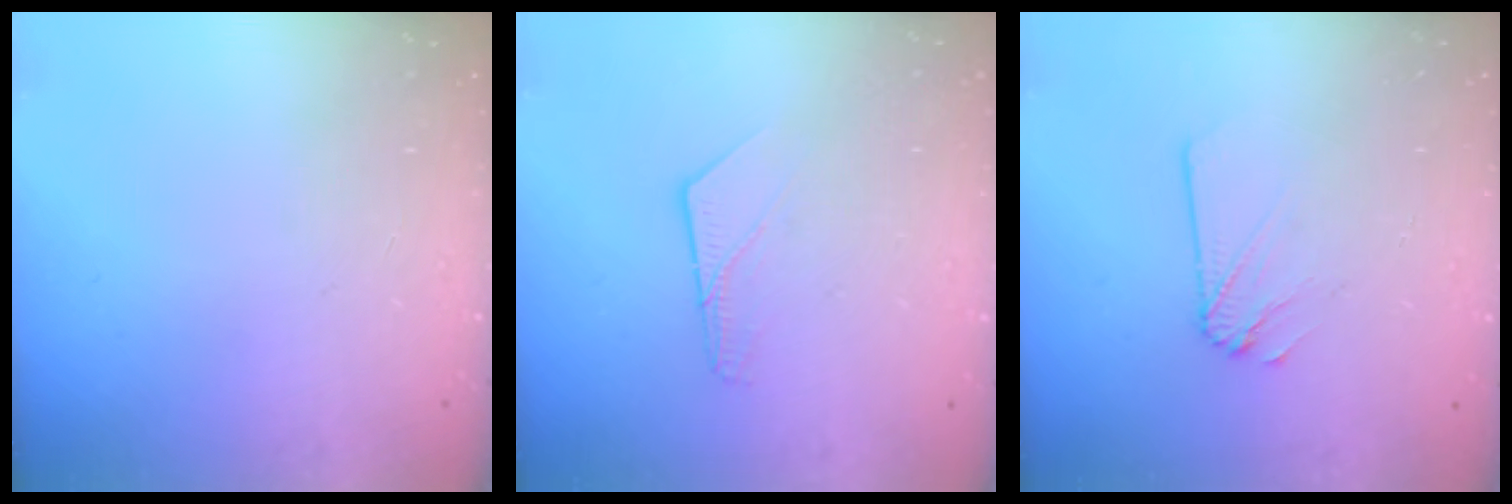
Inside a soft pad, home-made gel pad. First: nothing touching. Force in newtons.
{"total": 5.7, "press": 5.7, "slide": 0.5}
{"total": 2.2, "press": 2.2, "slide": 0.1}